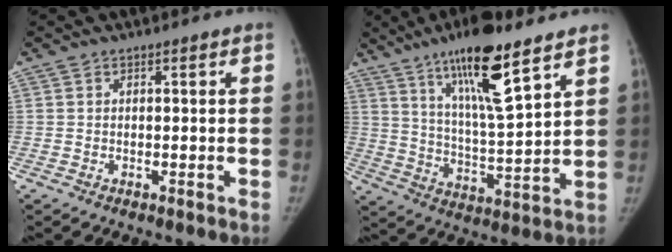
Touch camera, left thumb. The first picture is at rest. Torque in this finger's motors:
{"motor_torque": [0.88, -0.40, 1.81, -0.96, 0.45]}